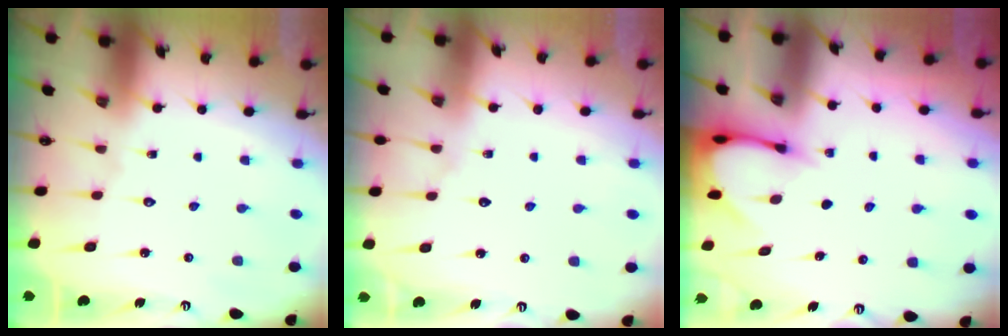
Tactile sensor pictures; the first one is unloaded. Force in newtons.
{"total": 4.4, "press": 4.4, "slide": 0.6}
{"total": 3.0, "press": 3.0, "slide": 0.2}